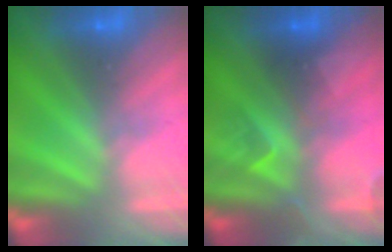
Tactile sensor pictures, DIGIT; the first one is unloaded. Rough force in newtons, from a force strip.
{"total": 2.4}